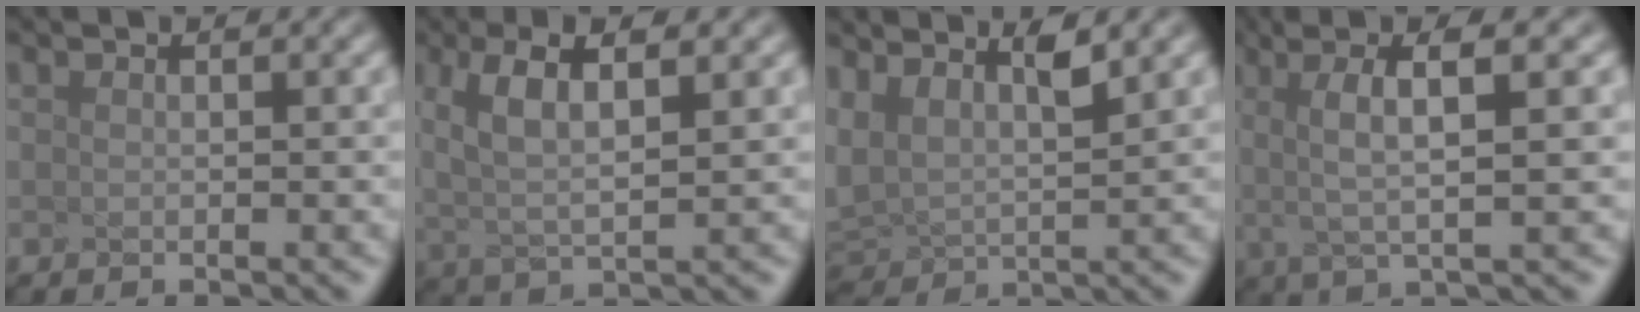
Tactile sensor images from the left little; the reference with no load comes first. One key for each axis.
{"total": 3.5, "fx": 0.8, "fy": 0.5, "fz": 3.3, "tx": -0.100, "ty": -0.002, "tz": 0.055}
{"total": 2.4, "fx": 1.4, "fy": 0.6, "fz": 1.8, "tx": -0.081, "ty": 0.001, "tz": 0.062}
{"total": 4.8, "fx": 0.6, "fy": 0.3, "fz": 4.8, "tx": -0.109, "ty": 0.008, "tz": 0.042}